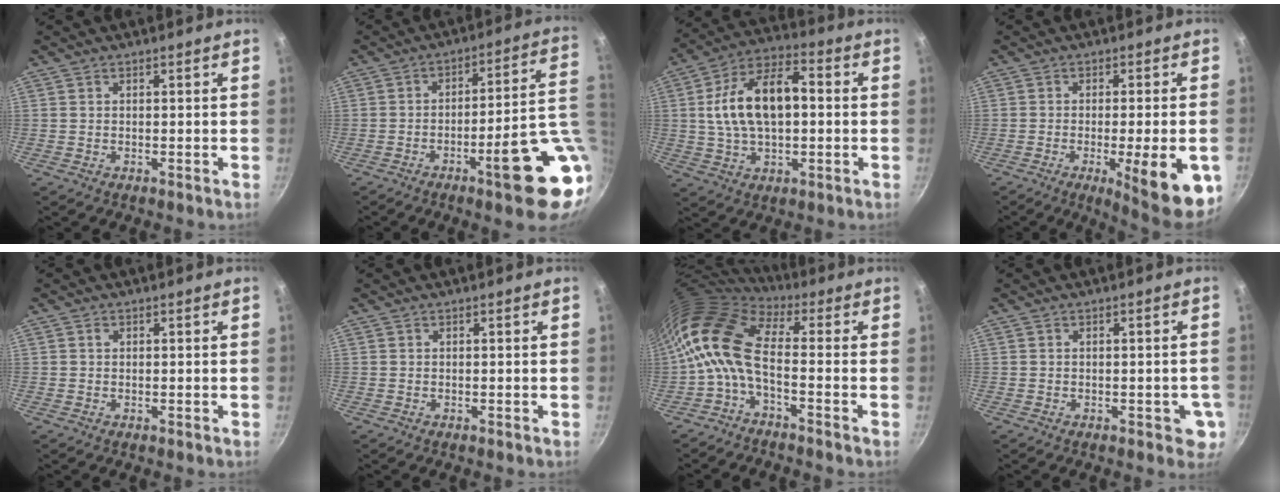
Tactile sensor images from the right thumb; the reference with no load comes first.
{"total": 17.8, "force": [-4.2, 3.9, 16.8], "torque": [-0.194, 0.020, -0.052]}
{"total": 16.7, "force": [1.2, 9.4, 13.8], "torque": [-0.226, 0.031, 0.011]}
{"total": 14.3, "force": [-4.7, 3.1, 13.1], "torque": [-0.158, 0.005, -0.057]}
{"total": 0.7, "force": [0.3, 0.6, 0.3], "torque": [-0.004, 0.003, 0.004]}
{"total": 0.0}
{"total": 11.0, "force": [-1.2, 4.9, 9.7], "torque": [-0.194, 0.024, -0.040]}
{"total": 3.8, "force": [-1.0, 2.2, 3.0], "torque": [-0.016, 0.003, -0.012]}